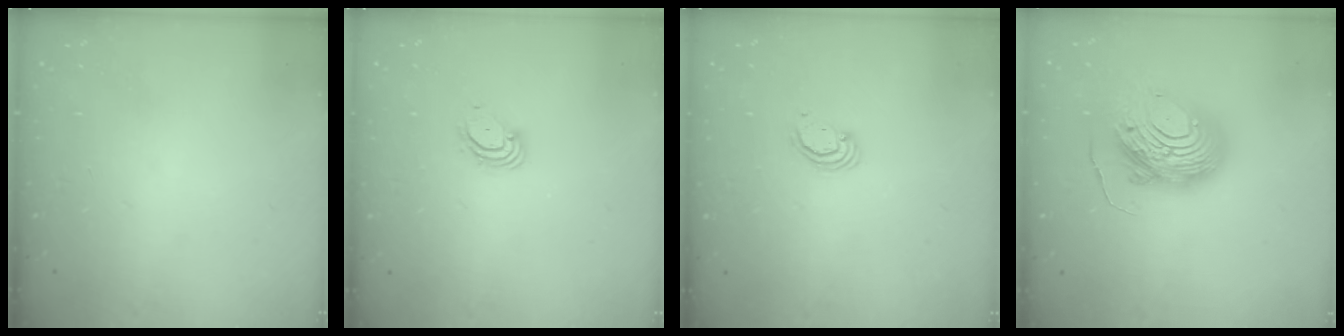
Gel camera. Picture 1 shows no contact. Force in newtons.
{"total": 4.3, "press": 4.3, "slide": 0.4}
{"total": 2.3, "press": 2.3, "slide": 0.2}
{"total": 15.4, "press": 15.3, "slide": 1.4}